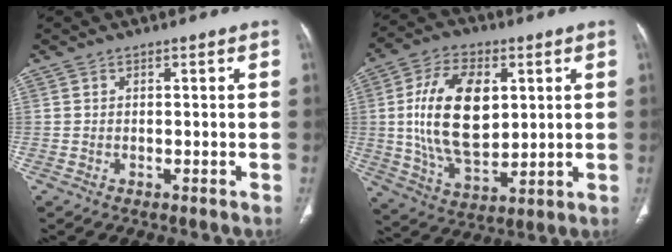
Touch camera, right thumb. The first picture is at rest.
{"total": 17.9, "force": [2.9, 10.2, 14.4], "torque": [-0.245, -0.012, 0.058]}